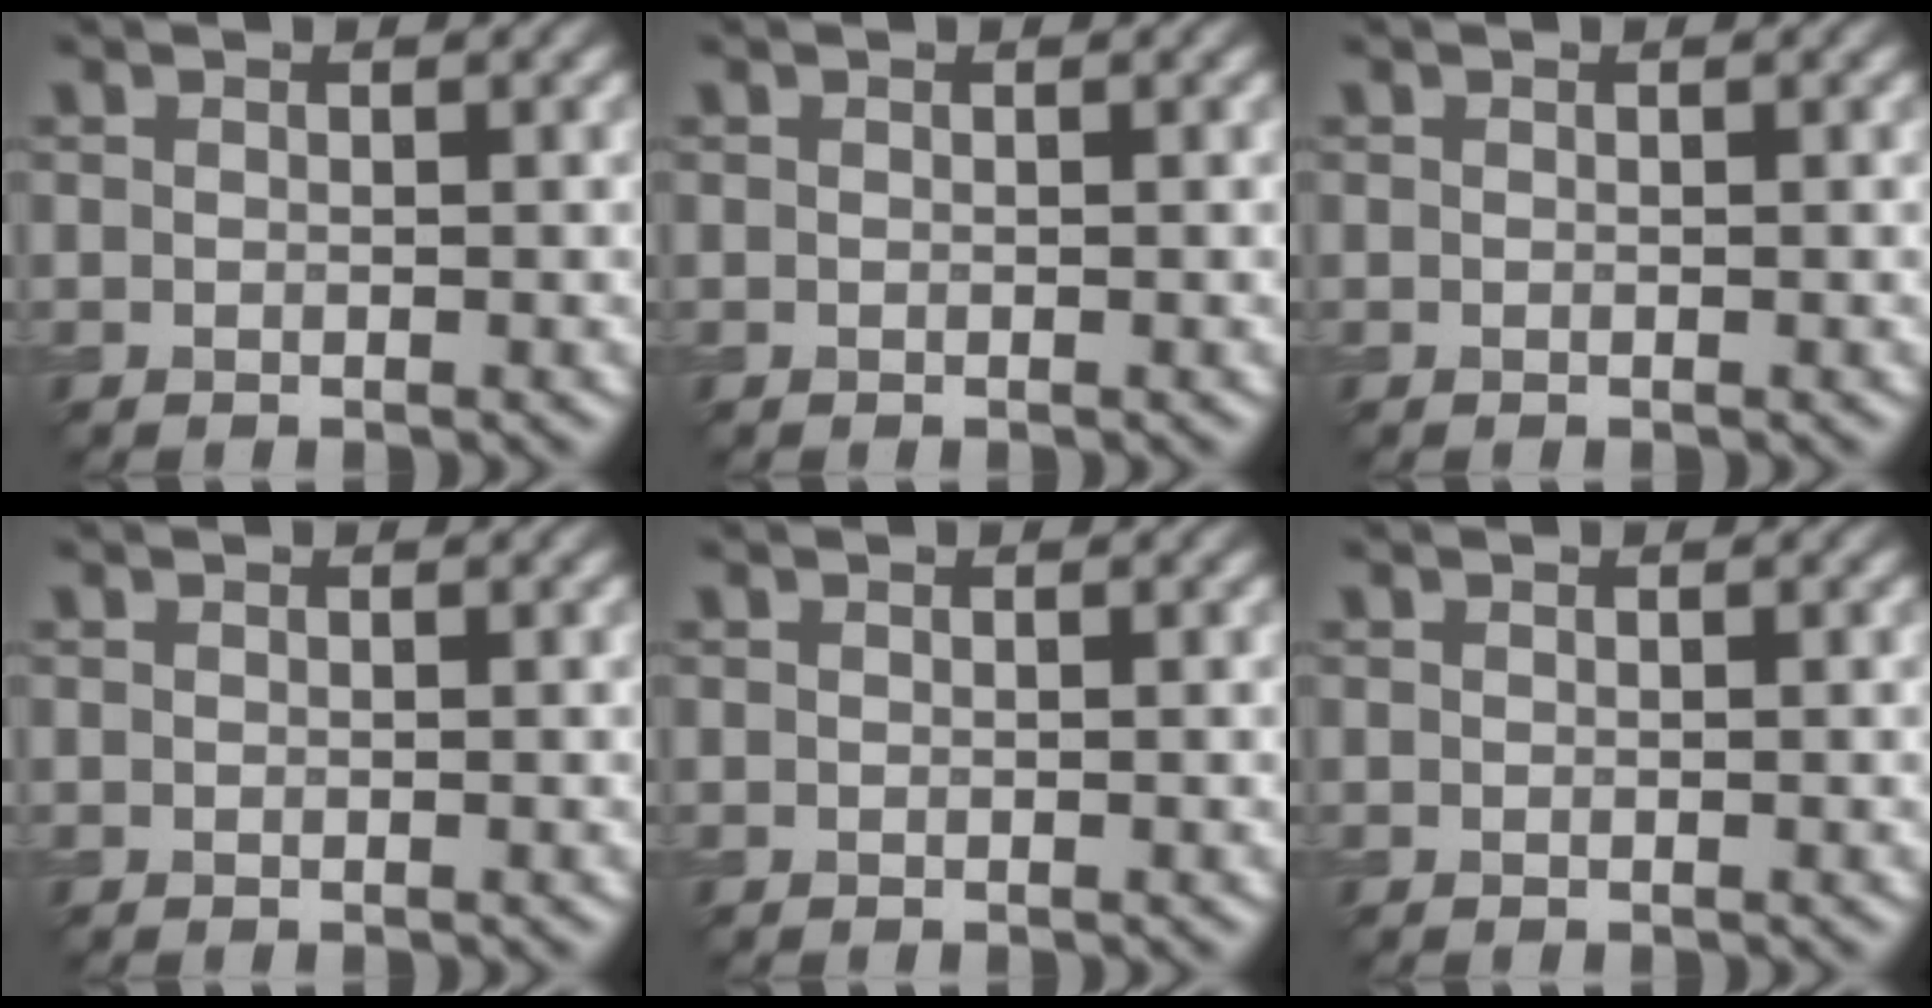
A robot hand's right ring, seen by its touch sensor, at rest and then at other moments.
{"total": 0.0}
{"total": 0.0}
{"total": 0.0}
{"total": 0.0}
{"total": 0.0}